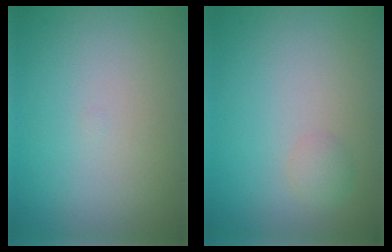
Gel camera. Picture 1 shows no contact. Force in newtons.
{"total": 1.0, "press": 1.0, "slide": 0.0}